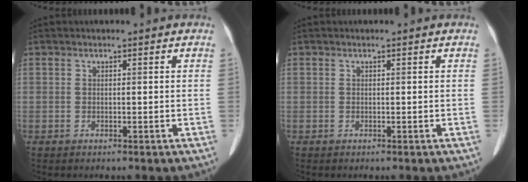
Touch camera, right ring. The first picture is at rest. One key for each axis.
{"total": 0.0}